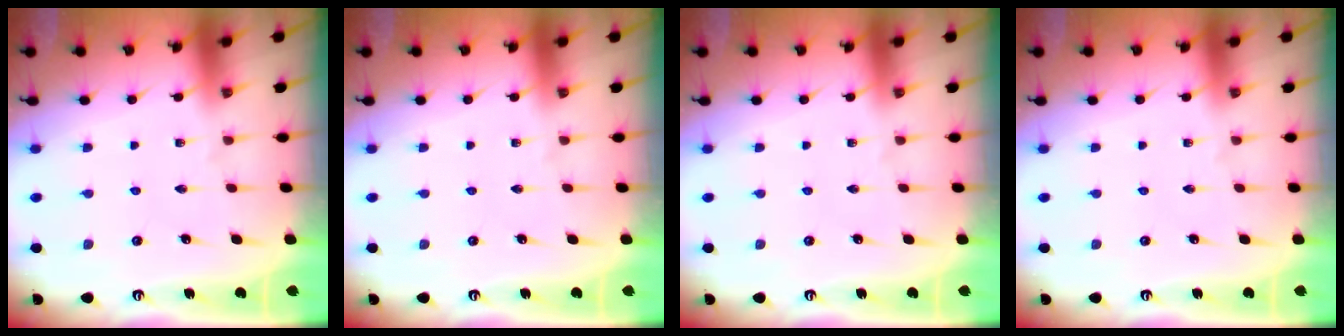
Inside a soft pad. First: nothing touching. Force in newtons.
{"total": 0.0}
{"total": 0.0}
{"total": 0.0}